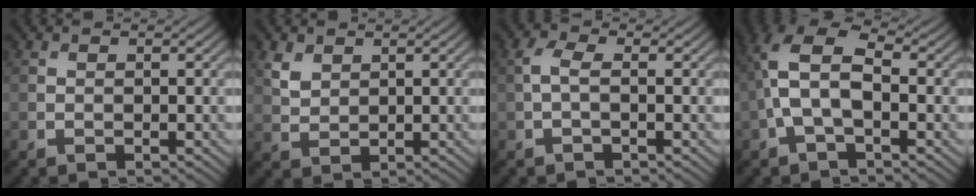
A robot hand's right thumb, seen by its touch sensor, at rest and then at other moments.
{"total": 2.8, "force": [1.7, 1.8, 1.3], "torque": [-0.036, -0.003, 0.038]}
{"total": 1.7, "force": [-0.2, 0.7, 1.6], "torque": [-0.040, 0.005, -0.009]}
{"total": 8.1, "force": [-0.6, 4.1, 6.9], "torque": [-0.161, 0.021, -0.023]}